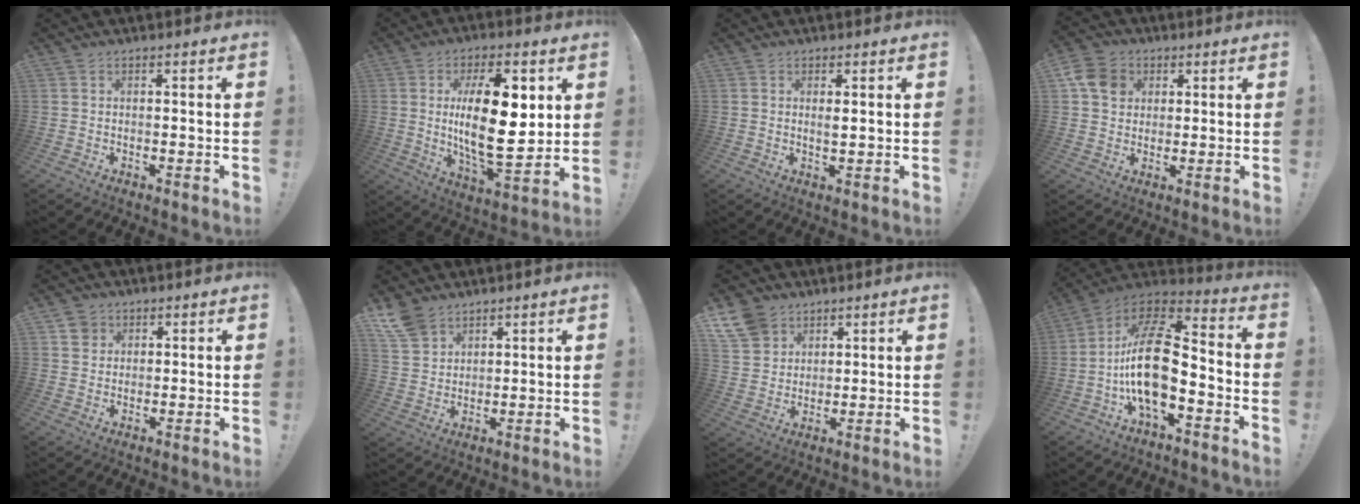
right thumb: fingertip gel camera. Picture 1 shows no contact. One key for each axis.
{"total": 21.0, "fx": 3.4, "fy": 8.7, "fz": 18.8, "tx": -0.316, "ty": -0.015, "tz": 0.048}
{"total": 1.7, "fx": 0.8, "fy": 0.3, "fz": 1.5, "tx": -0.017, "ty": -0.008, "tz": 0.010}
{"total": 8.6, "fx": 3.1, "fy": 7.2, "fz": 3.5, "tx": -0.053, "ty": -0.003, "tz": 0.064}
{"total": 4.0, "fx": 2.2, "fy": 3.3, "fz": 0.6, "tx": 0.001, "ty": -0.008, "tz": 0.039}
{"total": 9.0, "fx": 6.0, "fy": 6.2, "fz": 2.7, "tx": -0.046, "ty": -0.035, "tz": 0.120}
{"total": 9.6, "fx": 6.0, "fy": 7.1, "fz": 2.5, "tx": -0.038, "ty": -0.040, "tz": 0.119}
{"total": 21.4, "fx": -3.9, "fy": 10.6, "fz": 18.2, "tx": -0.354, "ty": 0.028, "tz": -0.063}